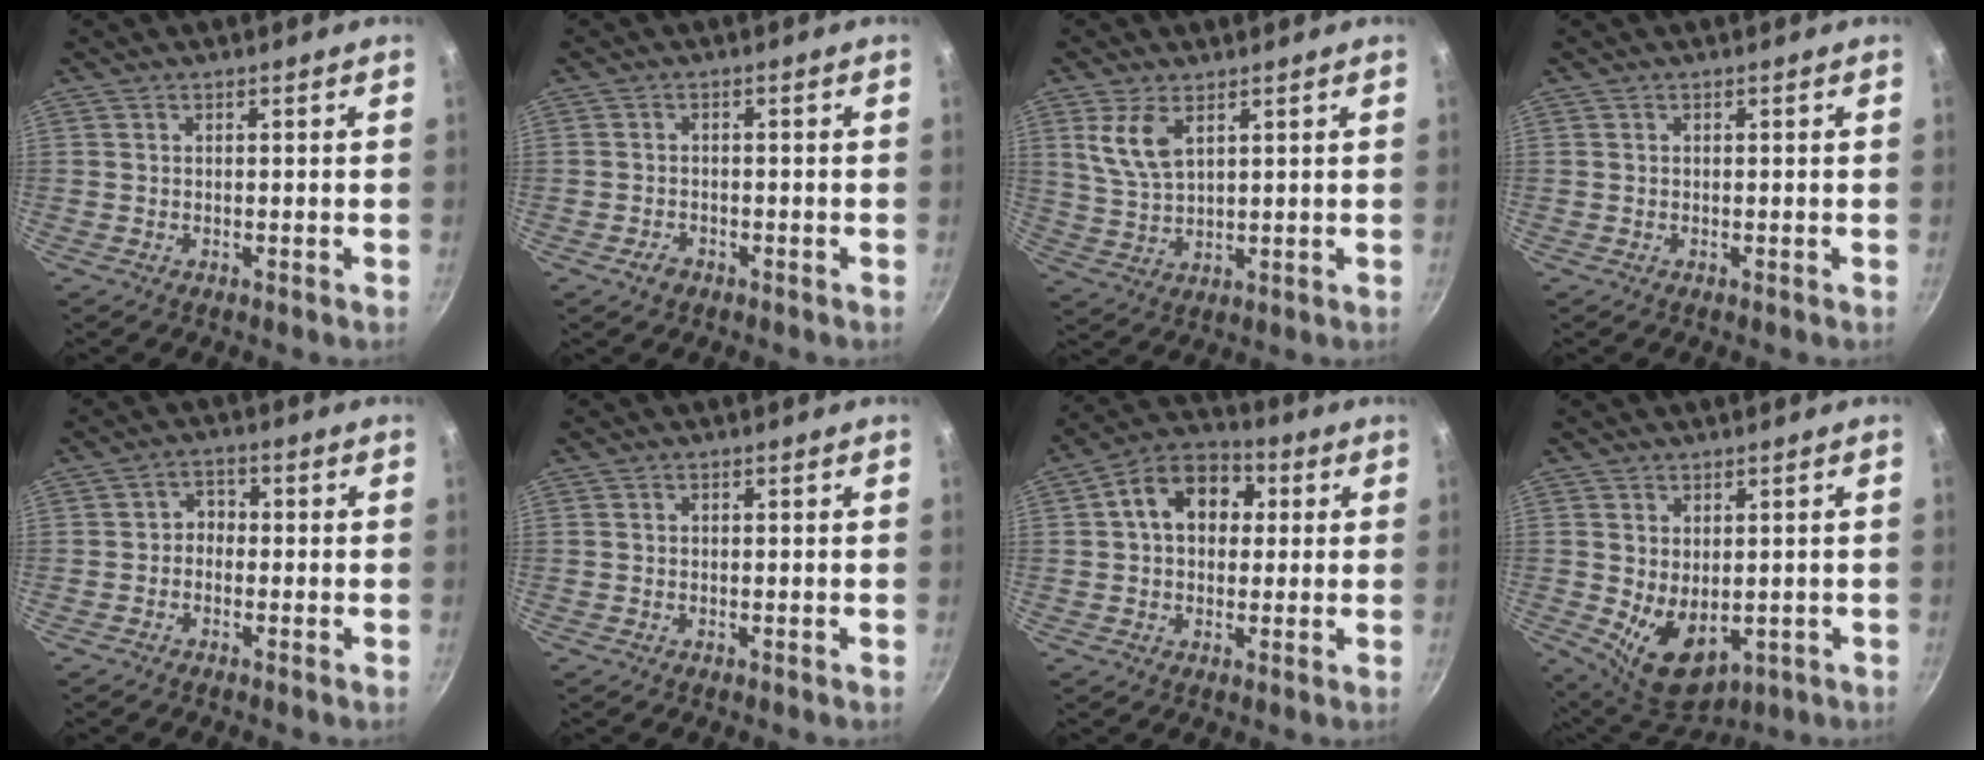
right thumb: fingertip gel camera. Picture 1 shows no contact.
{"total": 2.1, "force": [-1.4, 1.4, 0.9], "torque": [-0.012, 0.013, -0.022]}
{"total": 7.2, "force": [3.4, 3.5, 5.3], "torque": [-0.099, -0.020, 0.073]}
{"total": 0.0}
{"total": 3.1, "force": [-0.8, 2.6, 1.5], "torque": [-0.006, 0.015, -0.022]}
{"total": 0.0}
{"total": 12.3, "force": [2.3, 9.1, 8.0], "torque": [-0.092, 0.025, 0.018]}
{"total": 9.3, "force": [-0.6, 6.0, 7.1], "torque": [-0.091, -0.022, 0.012]}